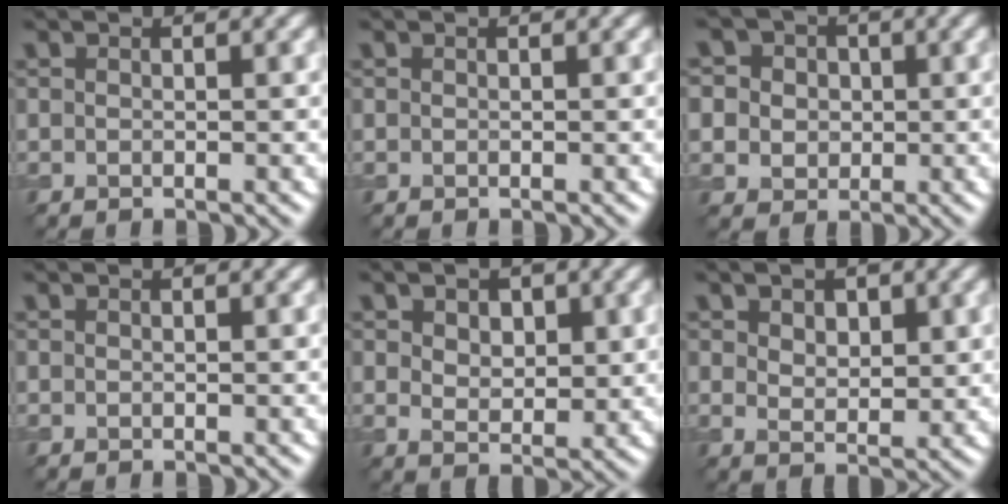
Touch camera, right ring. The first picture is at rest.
{"total": 0.0}
{"total": 8.3, "force": [2.6, 7.3, 3.1], "torque": [-0.077, 0.031, 0.024]}
{"total": 0.0}
{"total": 3.7, "force": [1.2, 2.5, 2.5], "torque": [-0.042, -0.004, 0.018]}
{"total": 3.4, "force": [1.4, 2.2, 2.2], "torque": [-0.036, -0.003, 0.023]}